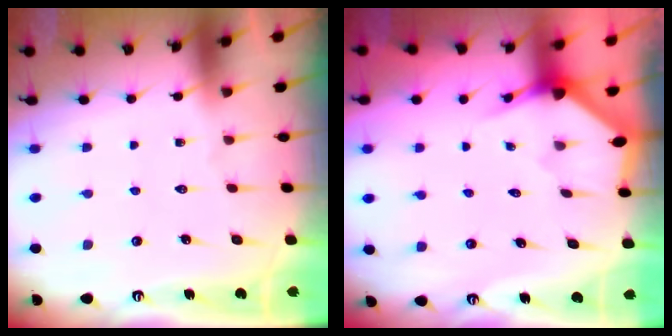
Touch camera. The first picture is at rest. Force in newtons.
{"total": 2.2, "press": 2.2, "slide": 0.2}